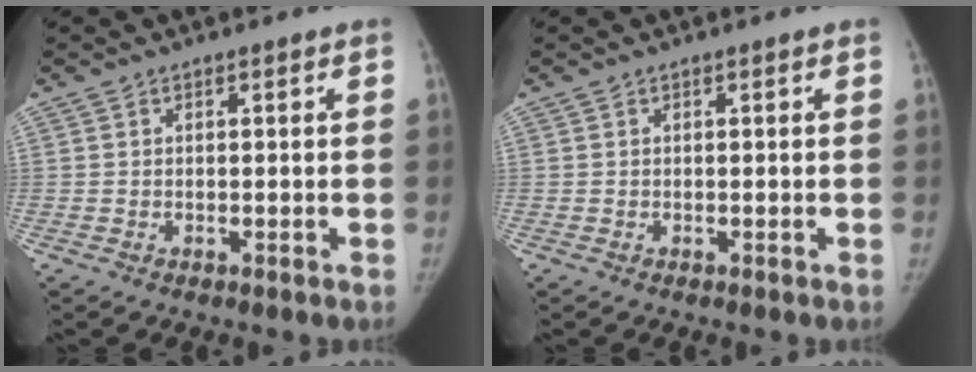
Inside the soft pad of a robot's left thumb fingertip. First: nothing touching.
{"total": 0.0}